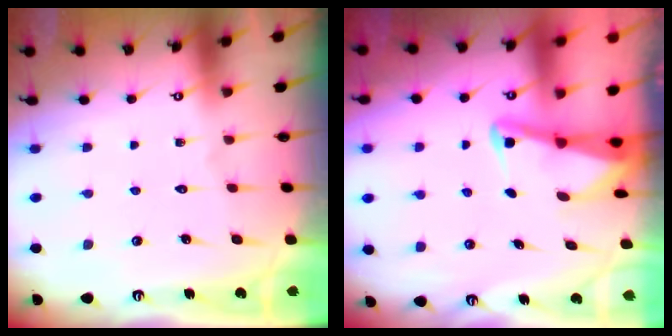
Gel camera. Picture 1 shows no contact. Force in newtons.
{"total": 2.3, "press": 2.3, "slide": 0.3}